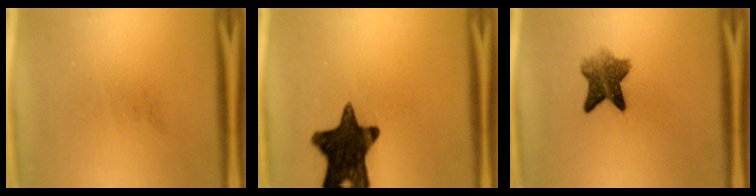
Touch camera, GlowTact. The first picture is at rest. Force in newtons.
{"total": 15.3}
{"total": 6.4}